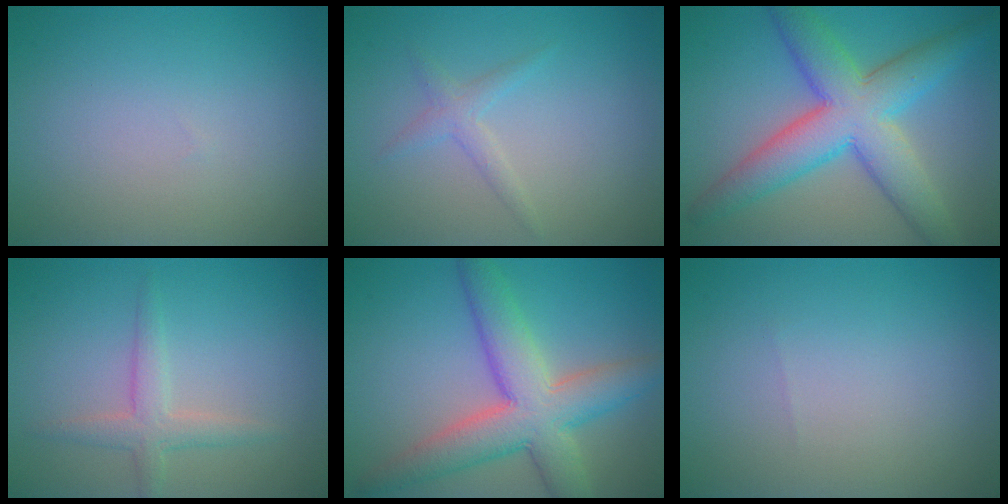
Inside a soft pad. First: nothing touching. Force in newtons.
{"total": 1.4, "press": 1.4, "slide": 0.1}
{"total": 8.6, "press": 8.6, "slide": 0.2}
{"total": 2.5, "press": 2.4, "slide": 0.3}
{"total": 7.8, "press": 7.8, "slide": 0.5}
{"total": 0.0}